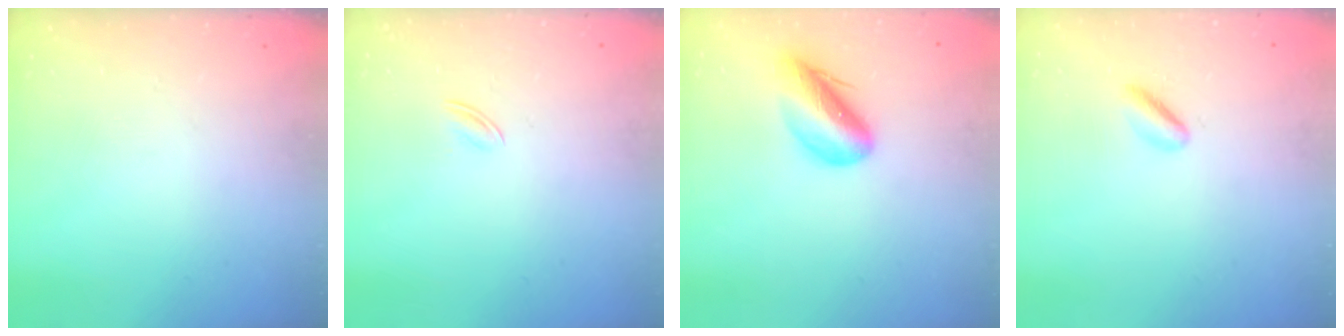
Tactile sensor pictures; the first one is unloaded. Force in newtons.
{"total": 1.6, "press": 1.5, "slide": 0.5}
{"total": 8.9, "press": 8.8, "slide": 1.2}
{"total": 3.7, "press": 3.5, "slide": 1.2}